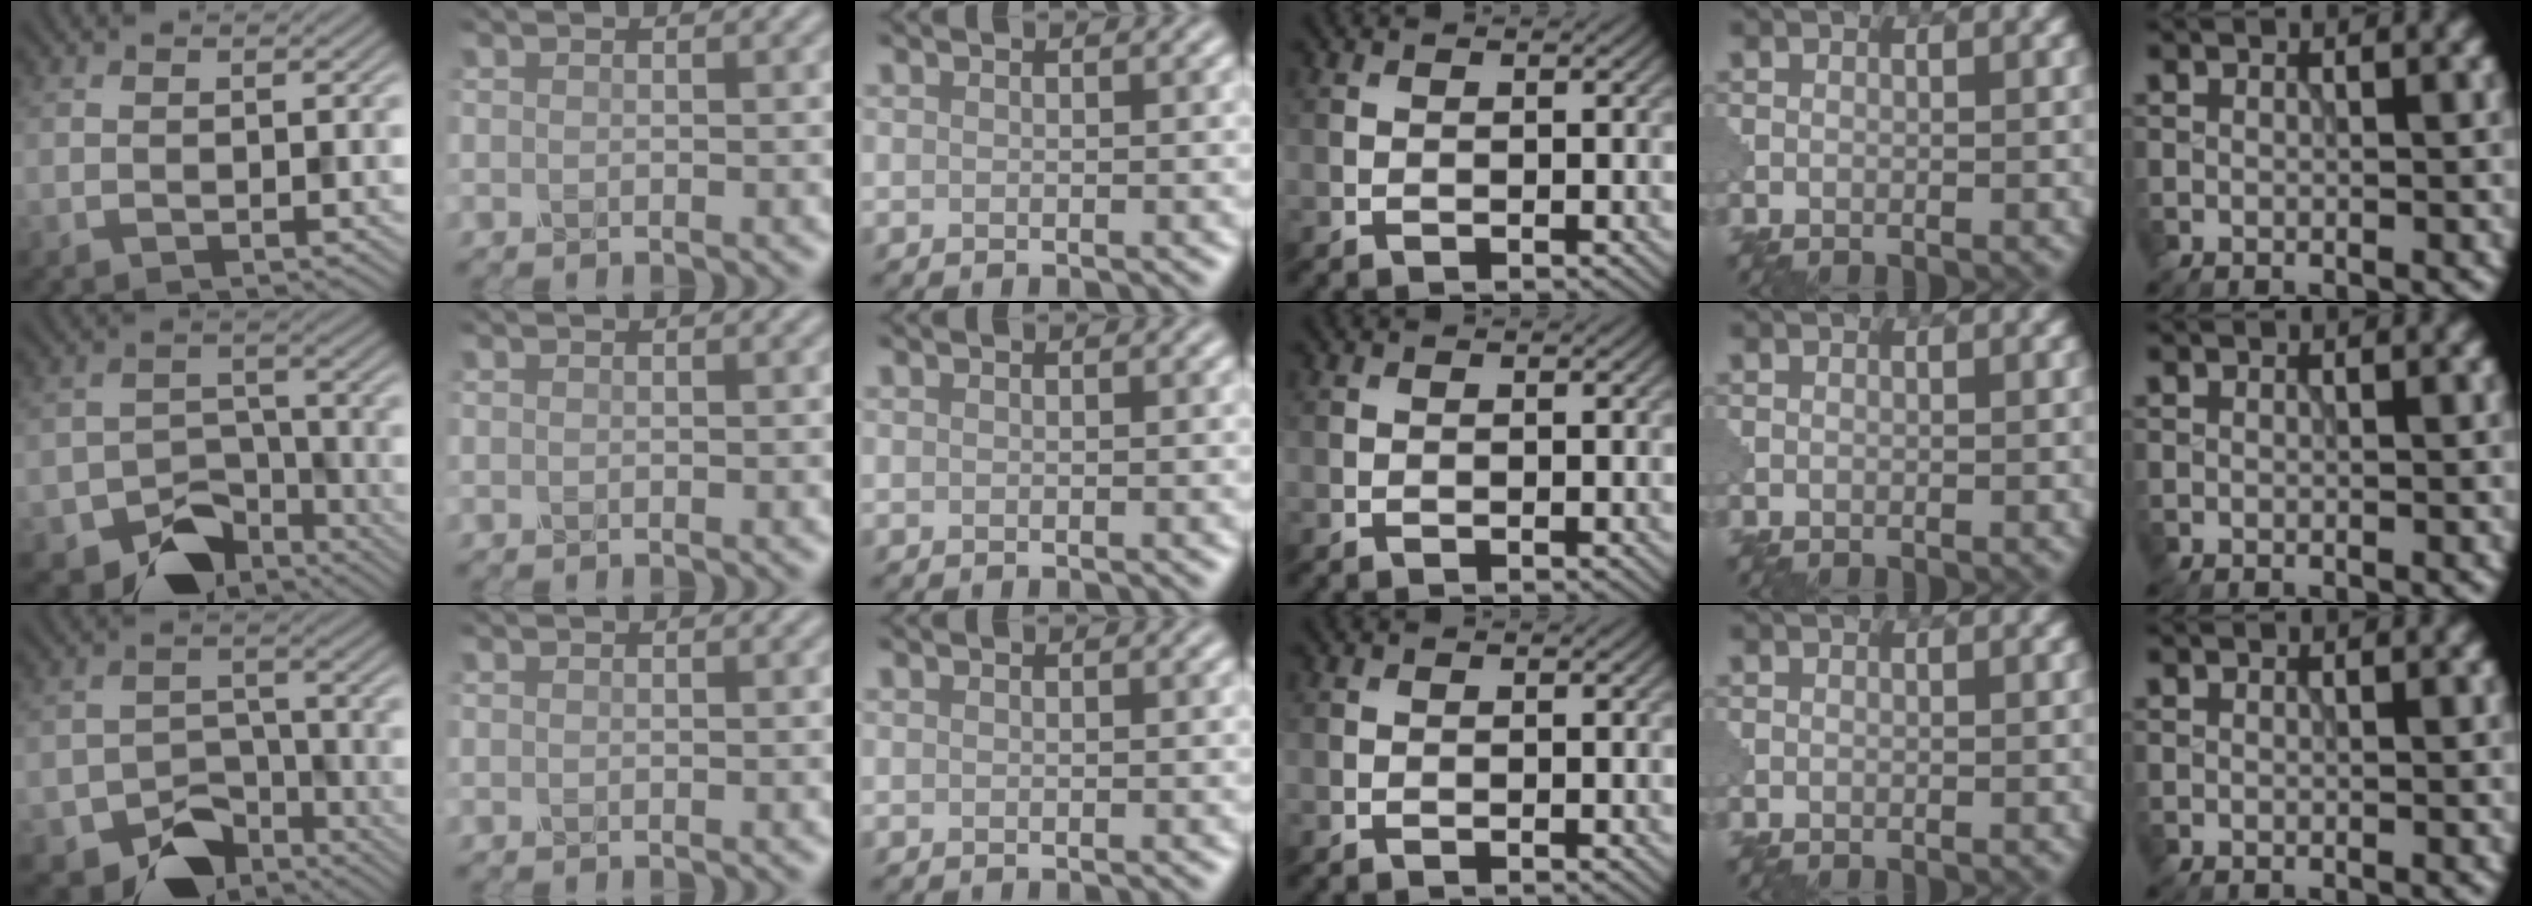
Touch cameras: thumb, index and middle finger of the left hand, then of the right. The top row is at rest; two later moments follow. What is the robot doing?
{"motion": "disassemble", "object": "pitcher"}